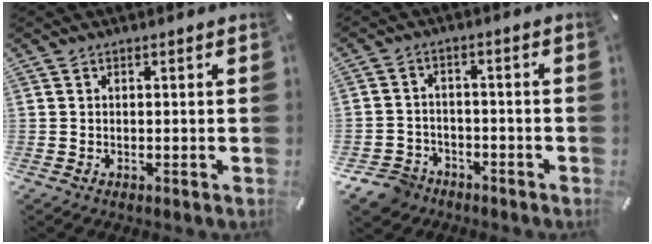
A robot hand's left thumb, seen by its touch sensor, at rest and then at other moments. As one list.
[{"total": 6.2, "force": [-4.4, 4.2, 1.3], "torque": [-0.032, 0.025, -0.085]}]